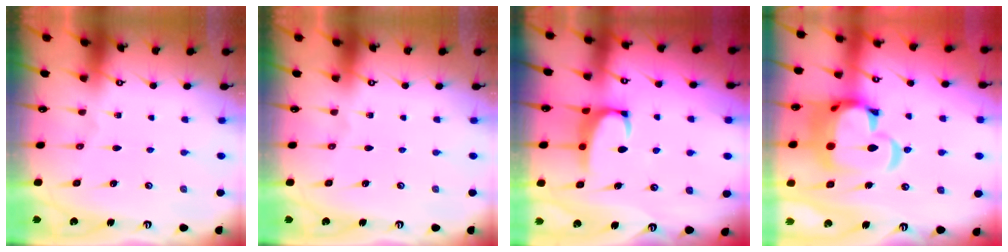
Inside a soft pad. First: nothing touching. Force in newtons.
{"total": 0.0}
{"total": 2.4, "press": 2.3, "slide": 0.8}
{"total": 13.8, "press": 13.7, "slide": 2.0}